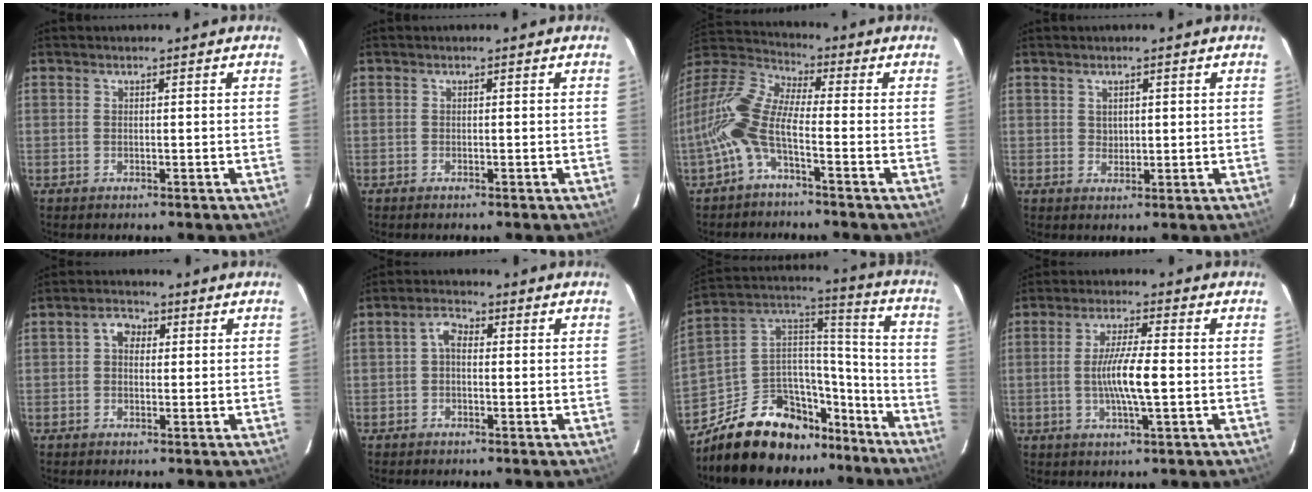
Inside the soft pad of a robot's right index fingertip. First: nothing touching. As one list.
[{"total": 0.0}, {"total": 11.7, "force": [-4.1, 3.9, 10.3], "torque": [-0.220, 0.006, -0.091]}, {"total": 1.8, "force": [0.9, 1.4, 0.7], "torque": [-0.007, 0.004, 0.018]}, {"total": 3.3, "force": [0.6, 2.6, 1.8], "torque": [-0.034, 0.014, 0.008]}, {"total": 2.7, "force": [-0.1, 1.8, 2.0], "torque": [-0.040, 0.012, -0.001]}, {"total": 20.9, "force": [-14.8, 11.2, 9.7], "torque": [-0.195, 0.058, -0.221]}, {"total": 7.6, "force": [-0.9, 0.7, 7.5], "torque": [-0.140, -0.004, -0.017]}]